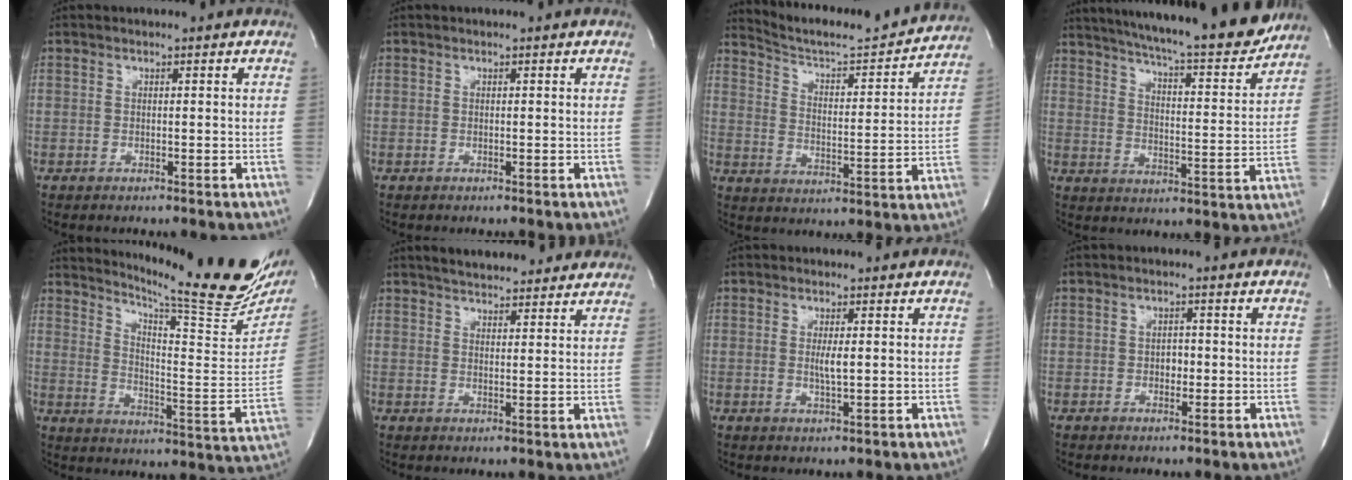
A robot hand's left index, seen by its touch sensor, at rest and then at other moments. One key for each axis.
{"total": 0.0}
{"total": 16.7, "fx": 16.0, "fy": 1.0, "fz": 4.3, "tx": -0.074, "ty": -0.027, "tz": 0.229}
{"total": 22.5, "fx": 20.1, "fy": 1.8, "fz": 9.9, "tx": -0.163, "ty": -0.038, "tz": 0.271}
{"total": 23.6, "fx": 20.0, "fy": 1.6, "fz": 12.5, "tx": -0.192, "ty": -0.079, "tz": 0.259}
{"total": 12.8, "fx": 11.4, "fy": 3.2, "fz": 4.7, "tx": -0.056, "ty": 0.023, "tz": 0.149}
{"total": 2.2, "fx": 0.3, "fy": 0.2, "fz": 2.1, "tx": -0.046, "ty": -0.003, "tz": 0.005}
{"total": 1.5, "fx": -0.2, "fy": 1.1, "fz": 1.1, "tx": -0.015, "ty": 0.003, "tz": -0.003}